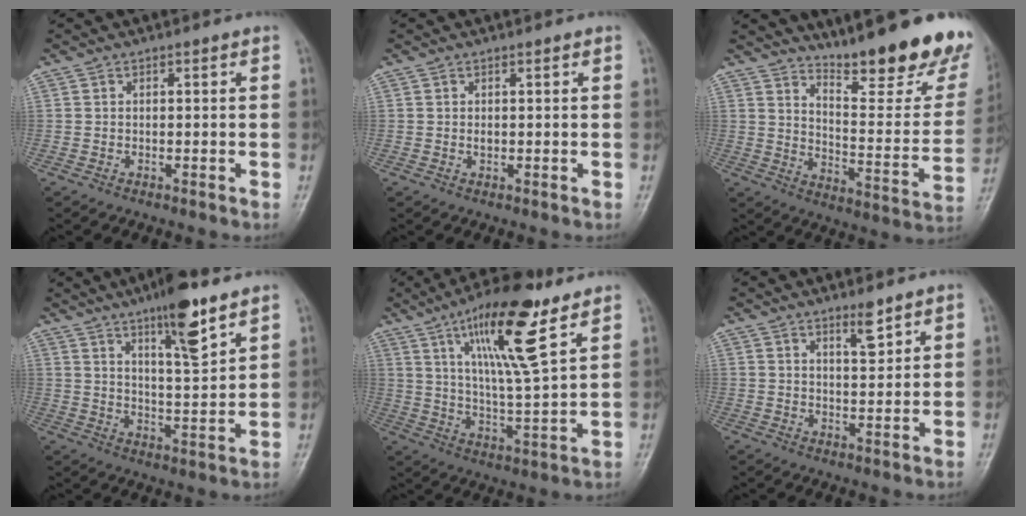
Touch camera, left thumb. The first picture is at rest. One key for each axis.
{"total": 0.8, "fx": 0.3, "fy": 0.4, "fz": 0.6, "tx": -0.009, "ty": -0.001, "tz": 0.006}
{"total": 23.5, "fx": 18.4, "fy": 5.6, "fz": 13.5, "tx": -0.153, "ty": -0.139, "tz": 0.254}
{"total": 11.6, "fx": 7.3, "fy": 2.3, "fz": 8.7, "tx": -0.129, "ty": -0.043, "tz": 0.119}
{"total": 16.9, "fx": 9.1, "fy": 3.8, "fz": 13.7, "tx": -0.222, "ty": -0.042, "tz": 0.160}
{"total": 3.8, "fx": 2.7, "fy": 0.9, "fz": 2.6, "tx": -0.036, "ty": -0.023, "tz": 0.047}